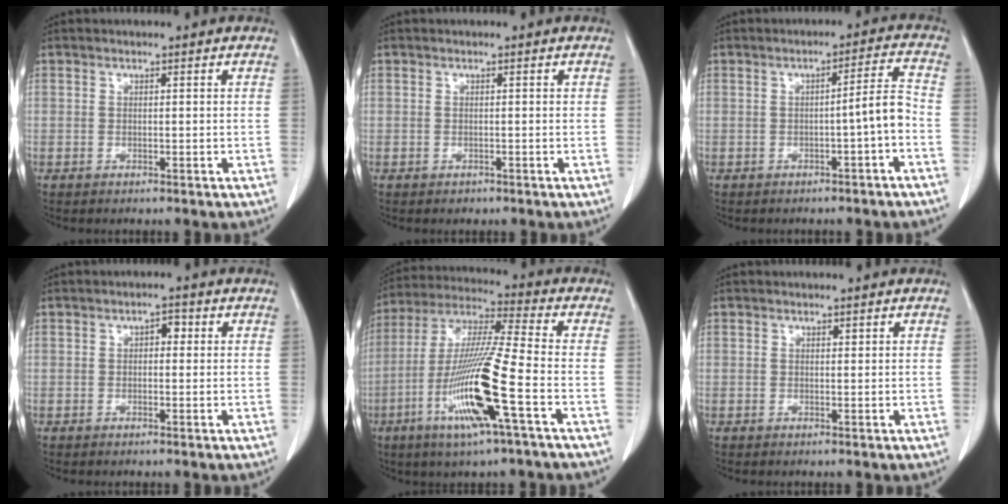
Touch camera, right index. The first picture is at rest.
{"total": 0.6, "force": [-0.4, 0.5, 0.1], "torque": [-0.003, 0.002, -0.004]}
{"total": 4.4, "force": [-1.7, -0.3, 4.0], "torque": [-0.052, 0.010, -0.024]}
{"total": 1.8, "force": [0.3, 1.0, 1.4], "torque": [-0.018, 0.010, 0.002]}
{"total": 16.1, "force": [-5.8, -0.2, 15.0], "torque": [-0.310, -0.018, -0.114]}
{"total": 0.0}